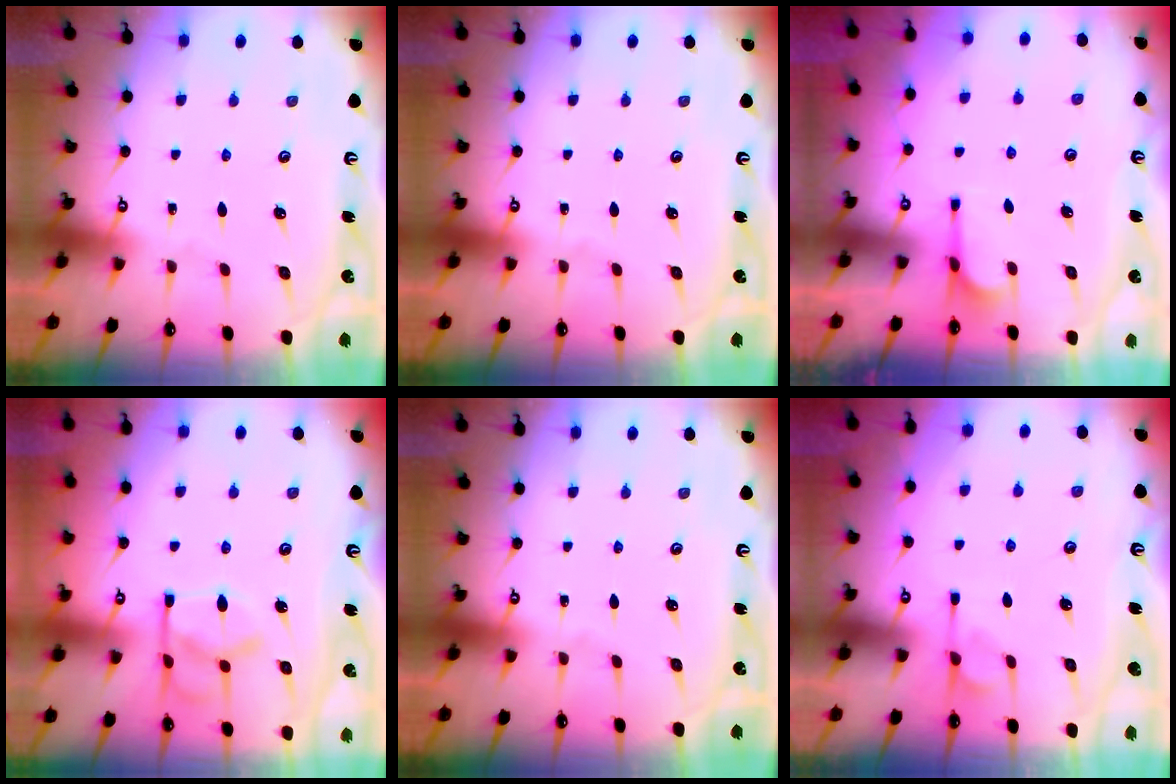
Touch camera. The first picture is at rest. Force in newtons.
{"total": 0.0}
{"total": 1.0, "press": 0.3, "slide": 1.0}
{"total": 11.1, "press": 11.1, "slide": 0.1}
{"total": 0.0}
{"total": 1.2, "press": 0.6, "slide": 1.1}